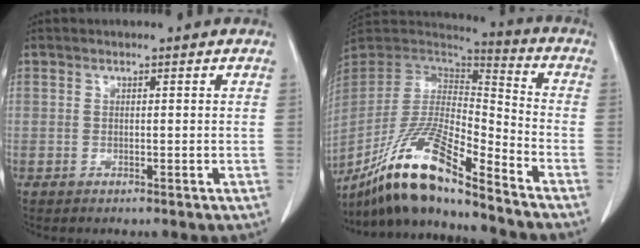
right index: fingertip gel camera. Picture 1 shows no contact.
{"total": 17.9, "force": [-13.8, 1.5, 11.3], "torque": [-0.228, -0.010, -0.260]}